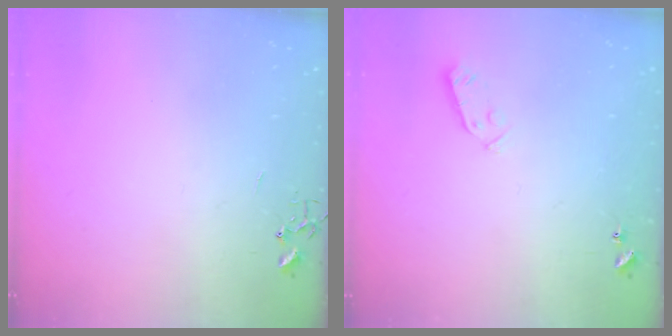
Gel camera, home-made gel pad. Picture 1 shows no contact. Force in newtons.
{"total": 3.3, "press": 3.1, "slide": 1.0}